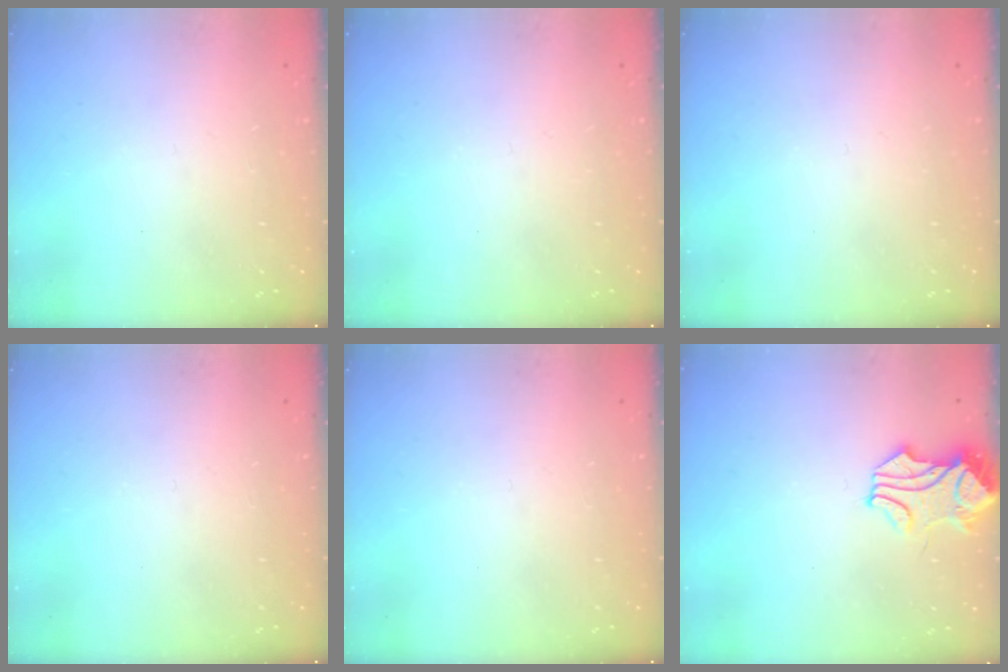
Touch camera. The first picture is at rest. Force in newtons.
{"total": 0.0}
{"total": 0.0}
{"total": 0.0}
{"total": 0.0}
{"total": 1.4, "press": 1.4, "slide": 0.3}